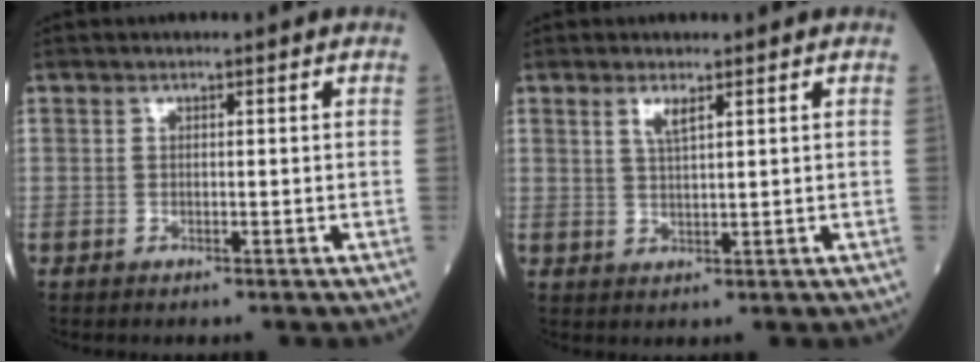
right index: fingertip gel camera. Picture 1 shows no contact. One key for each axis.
{"total": 2.3, "fx": 1.3, "fy": 0.2, "fz": 1.9, "tx": -0.043, "ty": -0.002, "tz": 0.028}